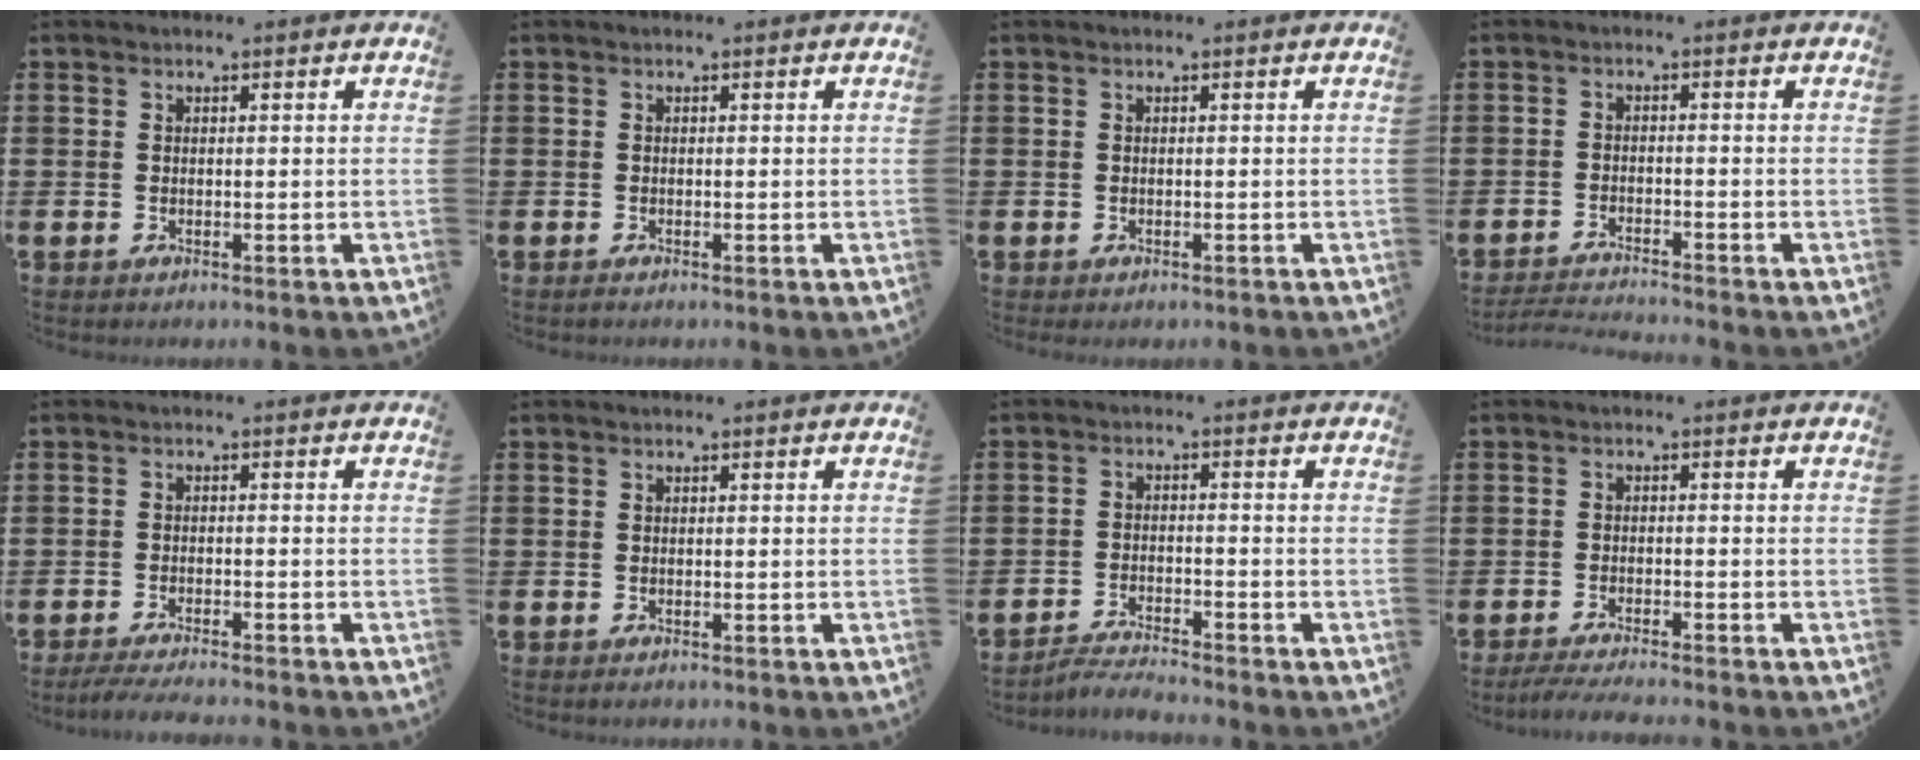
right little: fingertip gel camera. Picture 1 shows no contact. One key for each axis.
{"total": 0.0}
{"total": 0.0}
{"total": 2.1, "fx": -2.1, "fy": -0.2, "fz": 0.3, "tx": -0.005, "ty": 0.003, "tz": -0.043}
{"total": 2.2, "fx": -2.0, "fy": -0.1, "fz": 0.9, "tx": -0.014, "ty": 0.002, "tz": -0.038}
{"total": 0.0}
{"total": 2.7, "fx": -2.7, "fy": -0.1, "fz": 0.1, "tx": -0.005, "ty": 0.003, "tz": -0.058}
{"total": 2.3, "fx": -2.0, "fy": -0.1, "fz": 1.0, "tx": -0.015, "ty": 0.002, "tz": -0.039}